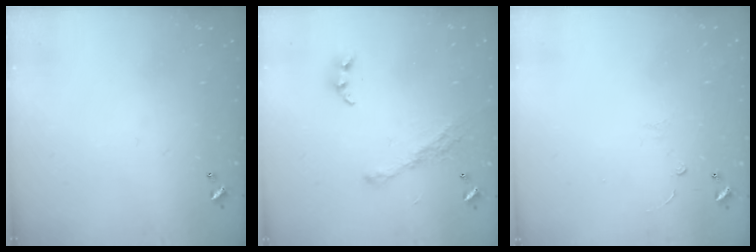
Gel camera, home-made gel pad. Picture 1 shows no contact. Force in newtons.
{"total": 10.4, "press": 10.3, "slide": 1.2}
{"total": 1.6, "press": 1.5, "slide": 0.4}